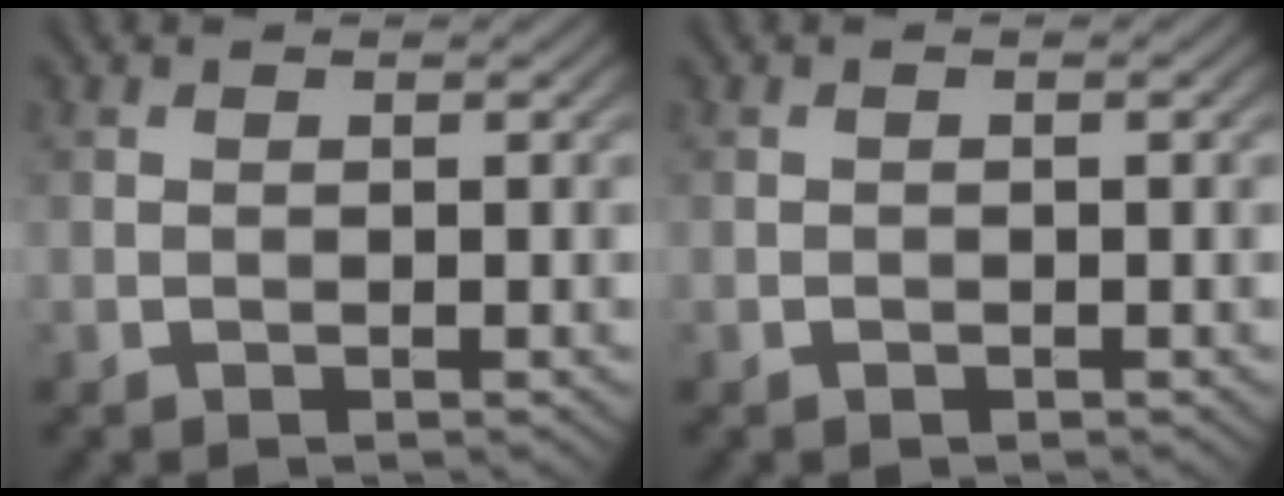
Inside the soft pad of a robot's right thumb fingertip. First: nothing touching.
{"total": 0.6, "force": [-0.2, 0.0, 0.5], "torque": [-0.010, 0.001, -0.004]}